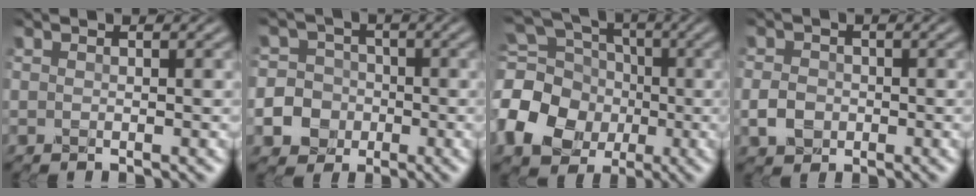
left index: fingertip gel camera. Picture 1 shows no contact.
{"total": 8.5, "force": [-3.2, 7.7, 1.6], "torque": [-0.035, -0.018, -0.084]}
{"total": 12.3, "force": [-2.5, 10.1, 6.6], "torque": [-0.173, -0.008, -0.069]}
{"total": 2.4, "force": [-0.7, 2.0, 1.2], "torque": [-0.025, -0.001, -0.020]}